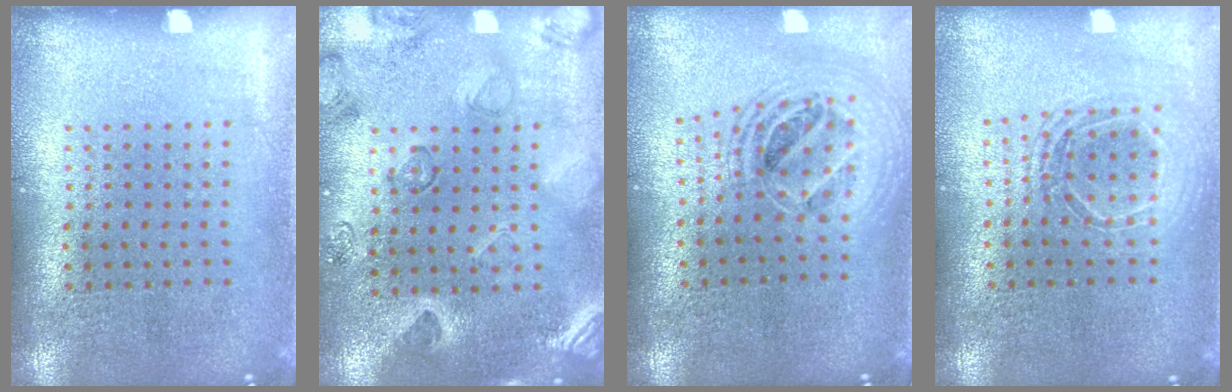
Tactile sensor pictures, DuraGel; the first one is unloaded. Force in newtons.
{"total": 2.3, "press": 2.0, "slide": 1.1}
{"total": 2.0, "press": 1.6, "slide": 1.2}
{"total": 1.7, "press": 1.4, "slide": 0.9}